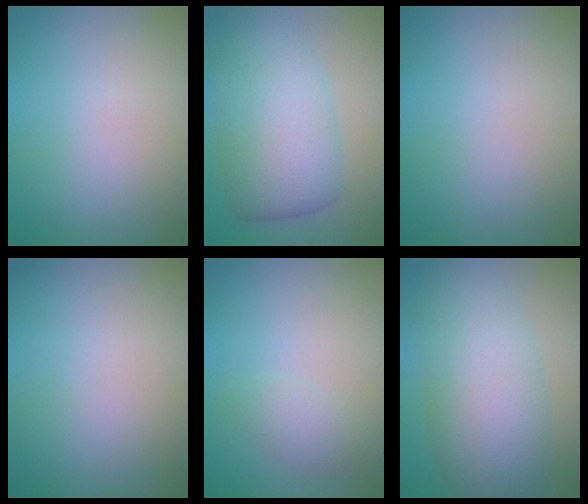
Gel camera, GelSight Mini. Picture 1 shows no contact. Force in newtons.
{"total": 8.2, "press": 8.2, "slide": 0.2}
{"total": 0.0}
{"total": 0.0}
{"total": 1.6, "press": 1.6, "slide": 0.0}
{"total": 8.7, "press": 8.7, "slide": 0.4}